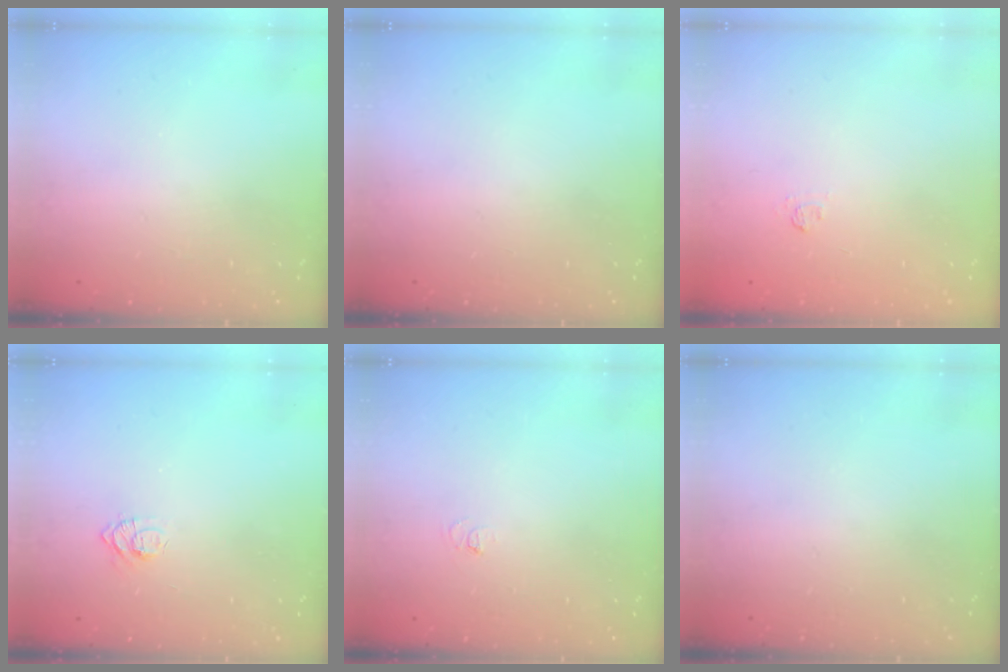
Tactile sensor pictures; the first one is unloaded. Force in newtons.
{"total": 0.0}
{"total": 2.4, "press": 2.1, "slide": 1.3}
{"total": 4.5, "press": 4.5, "slide": 0.5}
{"total": 2.8, "press": 2.8, "slide": 0.3}
{"total": 0.0}